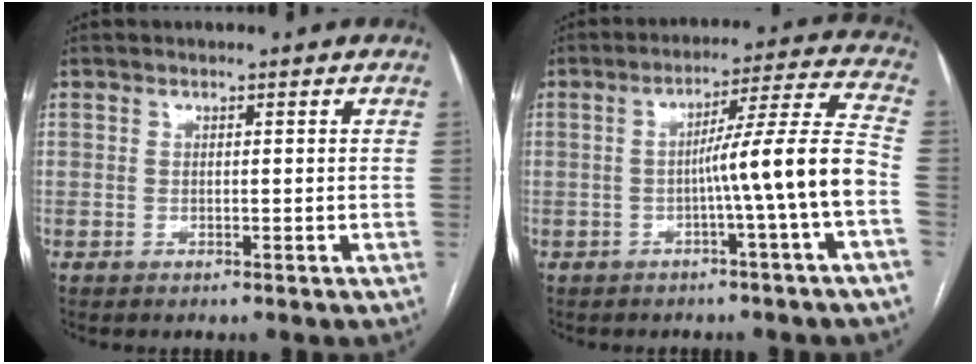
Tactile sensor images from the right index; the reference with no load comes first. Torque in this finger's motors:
{"motor_torque": [1.46, -0.30, 0.77, 0.17]}